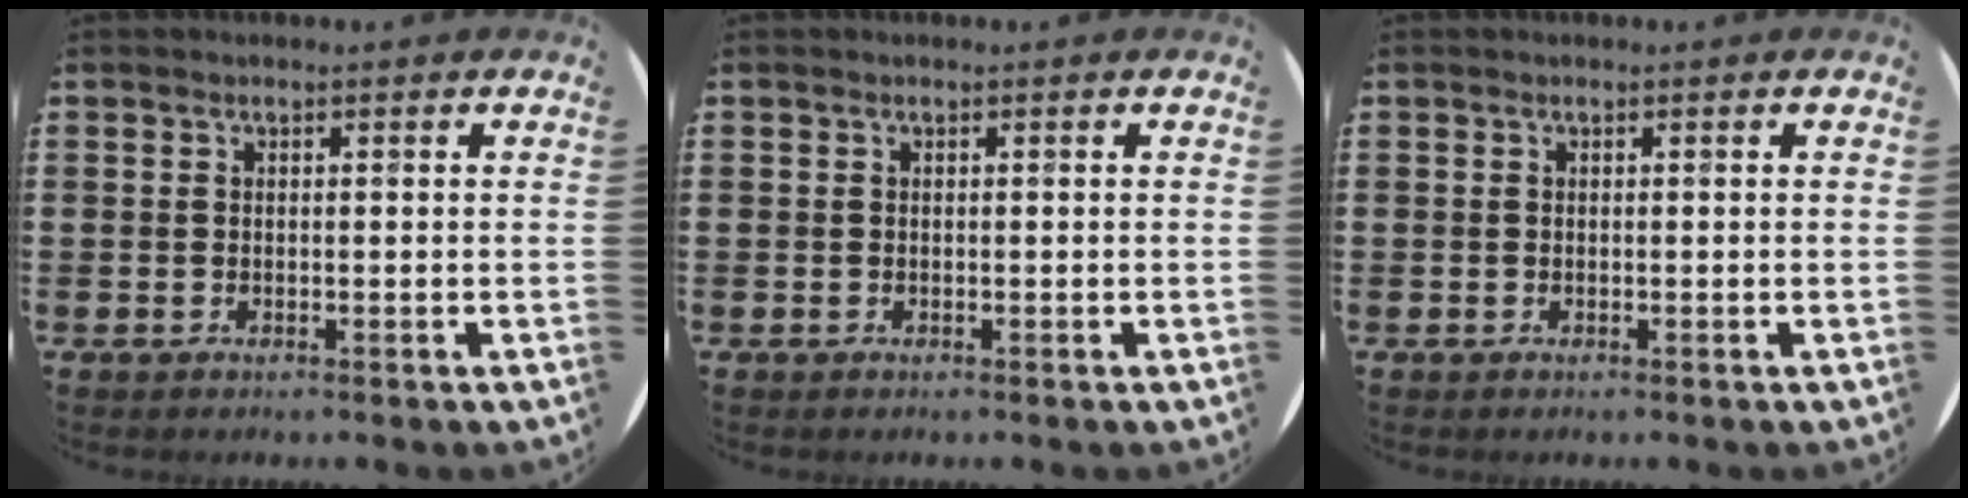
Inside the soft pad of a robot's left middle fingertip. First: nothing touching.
{"total": 0.0}
{"total": 0.0}